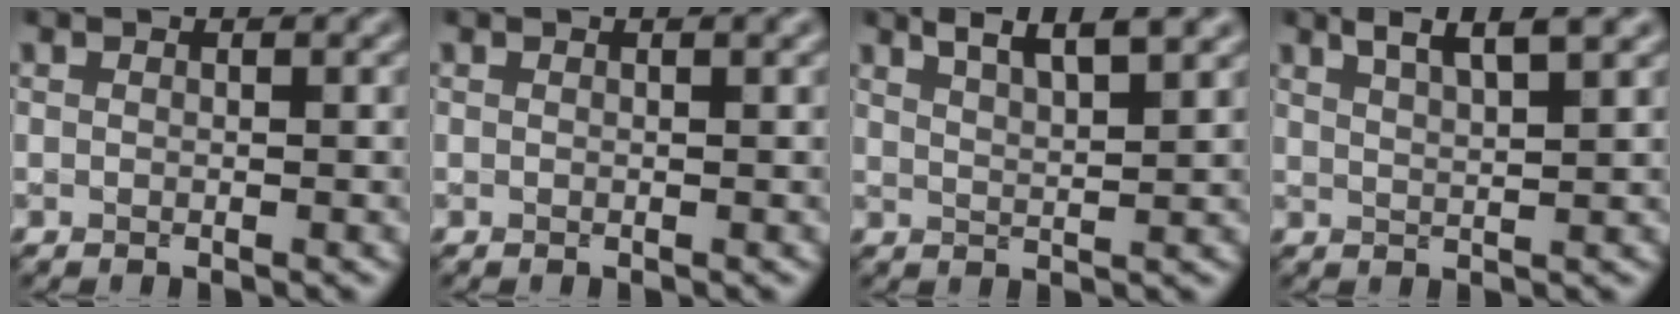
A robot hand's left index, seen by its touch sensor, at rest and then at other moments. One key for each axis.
{"total": 0.7, "fx": 0.4, "fy": 0.1, "fz": 0.5, "tx": -0.004, "ty": 0.002, "tz": 0.005}
{"total": 5.2, "fx": 3.7, "fy": 1.5, "fz": 3.4, "tx": -0.027, "ty": 0.023, "tz": 0.033}
{"total": 4.5, "fx": 3.0, "fy": 1.0, "fz": 3.2, "tx": -0.034, "ty": 0.017, "tz": 0.034}